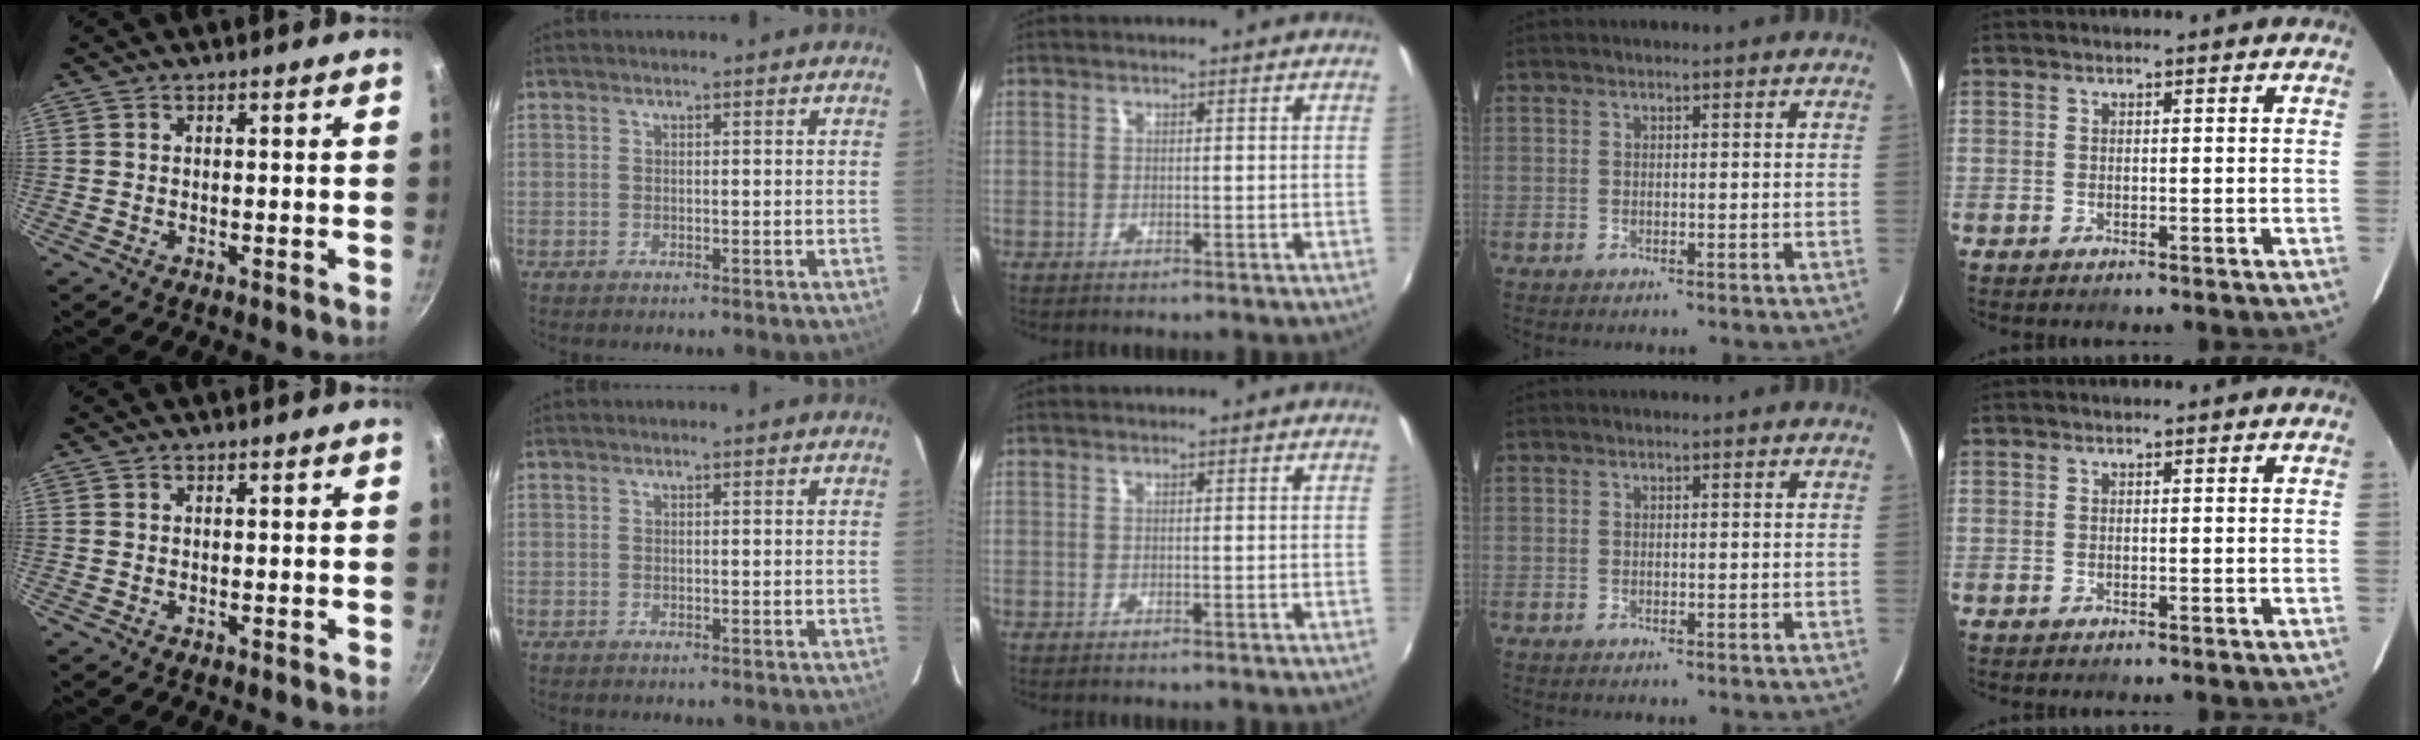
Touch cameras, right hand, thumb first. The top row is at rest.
{}